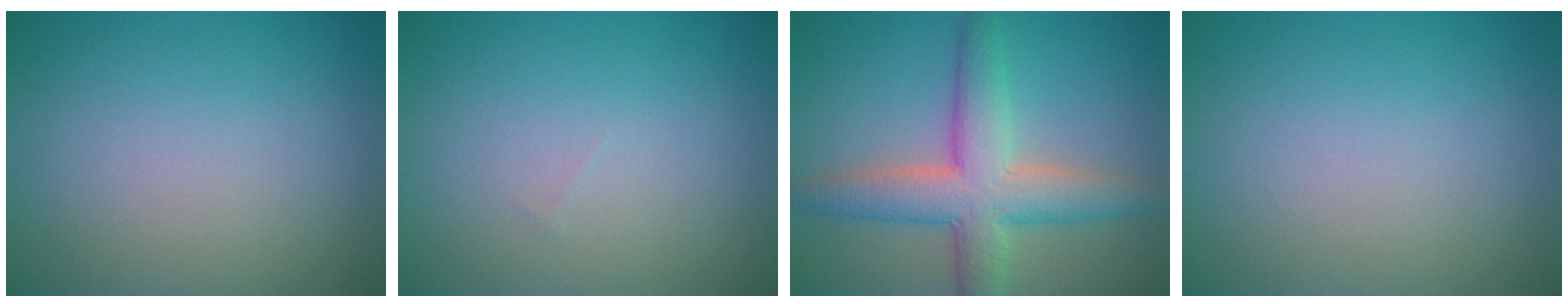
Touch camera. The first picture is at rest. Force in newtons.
{"total": 0.0}
{"total": 6.7, "press": 6.7, "slide": 0.6}
{"total": 0.0}